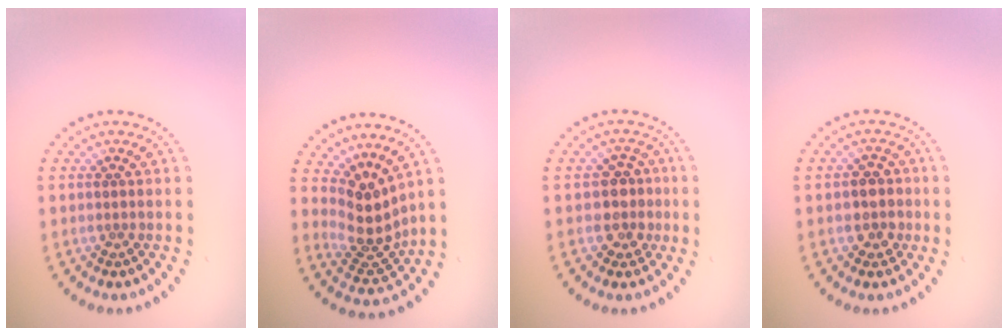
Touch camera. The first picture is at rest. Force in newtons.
{"total": 3.8, "press": 2.8, "slide": 2.6}
{"total": 2.4, "press": 2.2, "slide": 1.1}
{"total": 2.2, "press": 2.1, "slide": 0.7}